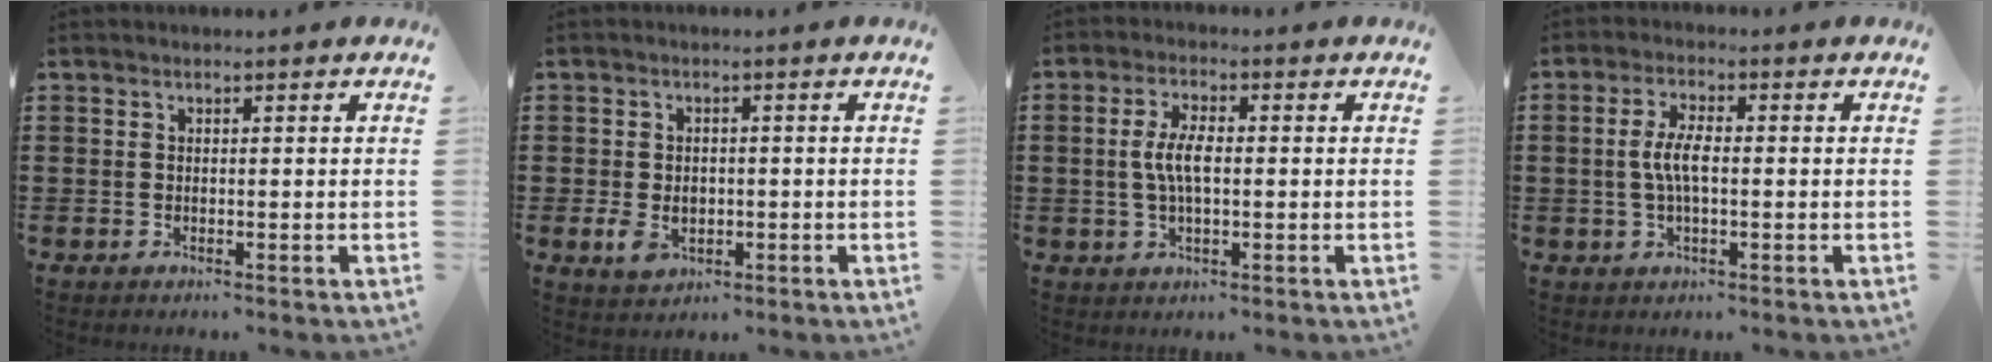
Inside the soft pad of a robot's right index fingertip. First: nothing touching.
{"total": 3.2, "force": [-0.7, 2.3, 2.1], "torque": [-0.041, 0.005, -0.011]}
{"total": 5.3, "force": [-0.1, 2.0, 5.0], "torque": [-0.107, 0.000, -0.008]}
{"total": 4.9, "force": [-0.2, 1.7, 4.6], "torque": [-0.100, -0.001, -0.010]}